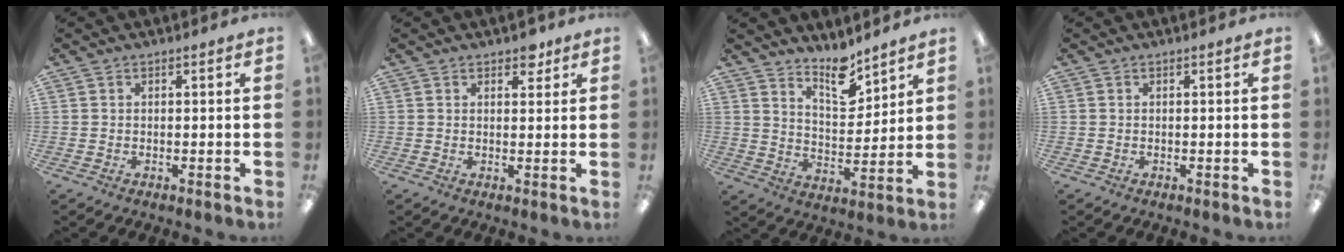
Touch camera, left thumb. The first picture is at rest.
{"total": 3.4, "force": [2.4, 1.8, 1.6], "torque": [-0.004, -0.008, 0.038]}
{"total": 10.4, "force": [8.3, 3.8, 4.9], "torque": [-0.062, -0.058, 0.144]}
{"total": 0.0}